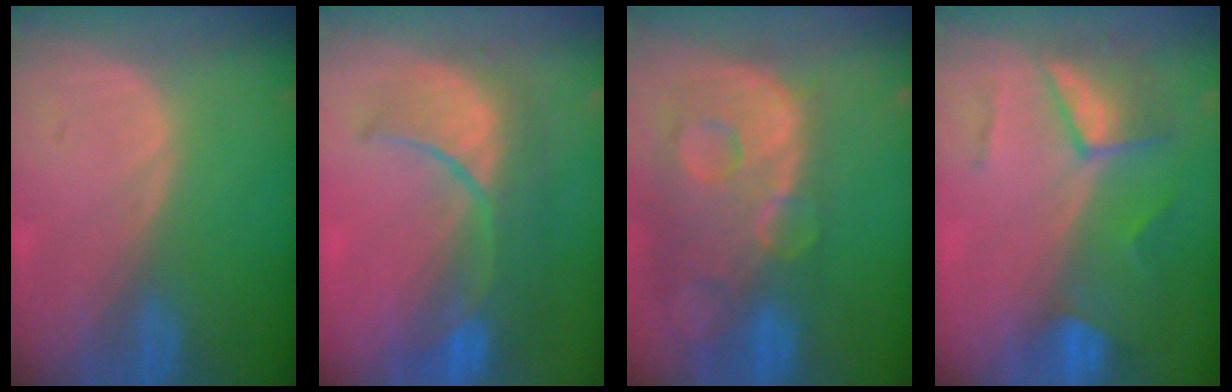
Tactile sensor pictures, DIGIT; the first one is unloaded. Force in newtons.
{"total": 10.5, "press": 9.2, "slide": 5.0}
{"total": 13.8, "press": 11.3, "slide": 8.0}
{"total": 7.3, "press": 6.5, "slide": 3.3}